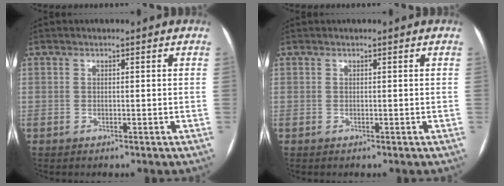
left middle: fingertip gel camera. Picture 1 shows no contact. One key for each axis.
{"total": 0.0}